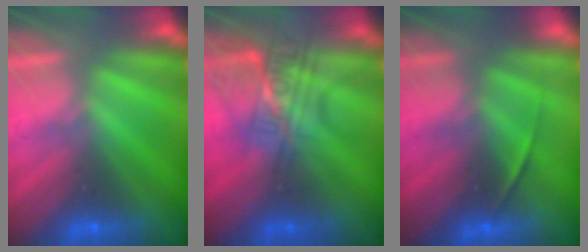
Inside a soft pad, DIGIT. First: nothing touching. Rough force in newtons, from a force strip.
{"total": 2.4}
{"total": 1.9}